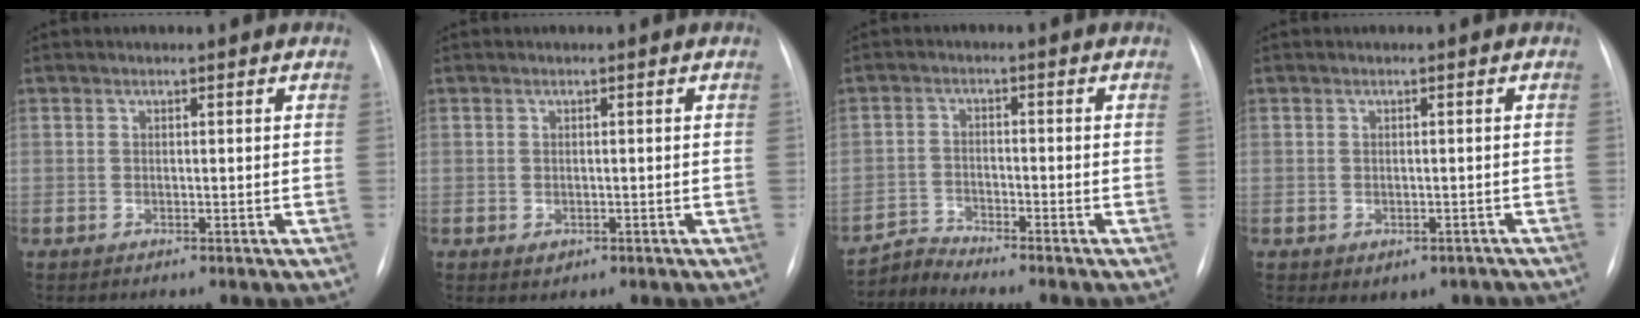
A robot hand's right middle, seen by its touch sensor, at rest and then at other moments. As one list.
[{"total": 1.2, "force": [-0.4, 0.9, 0.6], "torque": [-0.009, 0.000, 0.000]}, {"total": 3.2, "force": [-3.0, -0.8, -1.0], "torque": [0.020, -0.019, -0.058]}, {"total": 4.5, "force": [-3.0, 3.0, 1.6], "torque": [-0.011, 0.016, -0.029]}]